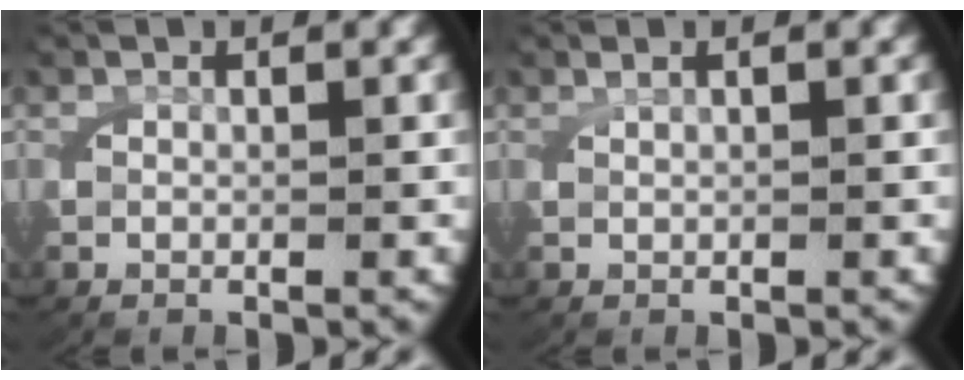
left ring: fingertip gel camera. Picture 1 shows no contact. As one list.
[{"total": 0.8, "force": [0.5, 0.0, 0.5], "torque": [-0.013, 0.006, 0.010]}]